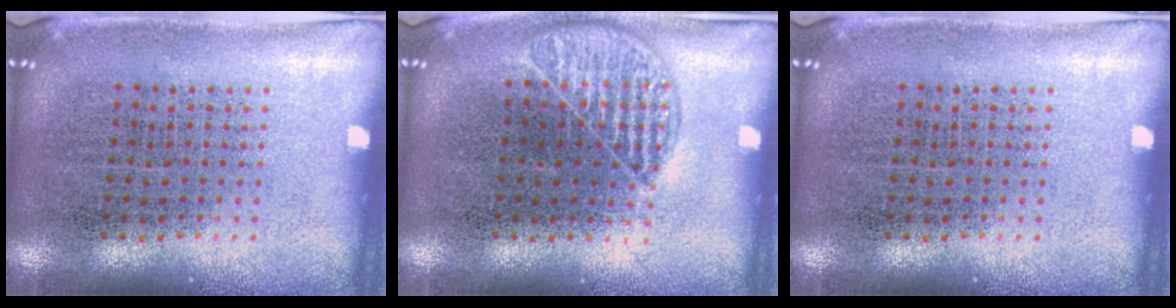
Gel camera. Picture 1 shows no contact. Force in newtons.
{"total": 1.1, "press": 1.0, "slide": 0.4}
{"total": 0.0}